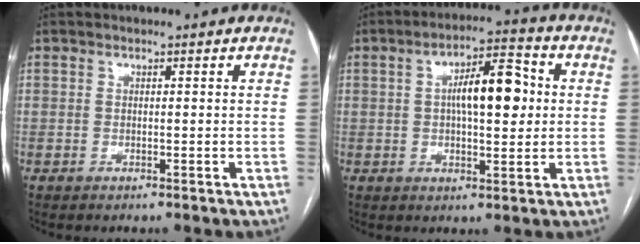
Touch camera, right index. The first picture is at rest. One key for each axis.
{"total": 9.8, "fx": 1.3, "fy": 3.2, "fz": 9.2, "tx": -0.151, "ty": 0.024, "tz": 0.018}